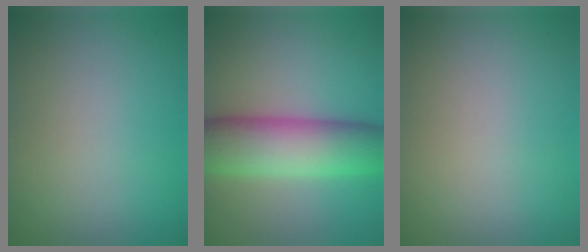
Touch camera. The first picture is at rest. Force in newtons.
{"total": 9.0, "press": 9.0, "slide": 0.2}
{"total": 0.0}